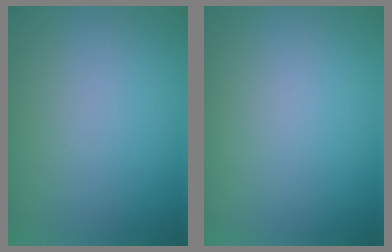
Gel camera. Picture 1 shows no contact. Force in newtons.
{"total": 0.0}